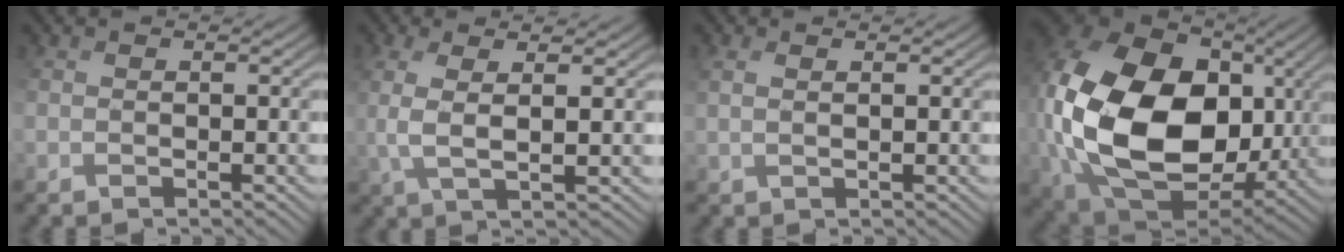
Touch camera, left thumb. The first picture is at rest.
{"total": 3.8, "force": [1.9, 0.1, 3.3], "torque": [-0.070, 0.015, 0.034]}
{"total": 1.6, "force": [1.3, -0.8, -0.1], "torque": [-0.002, 0.007, 0.028]}
{"total": 21.3, "force": [1.7, 15.2, 14.8], "torque": [-0.392, -0.032, 0.060]}